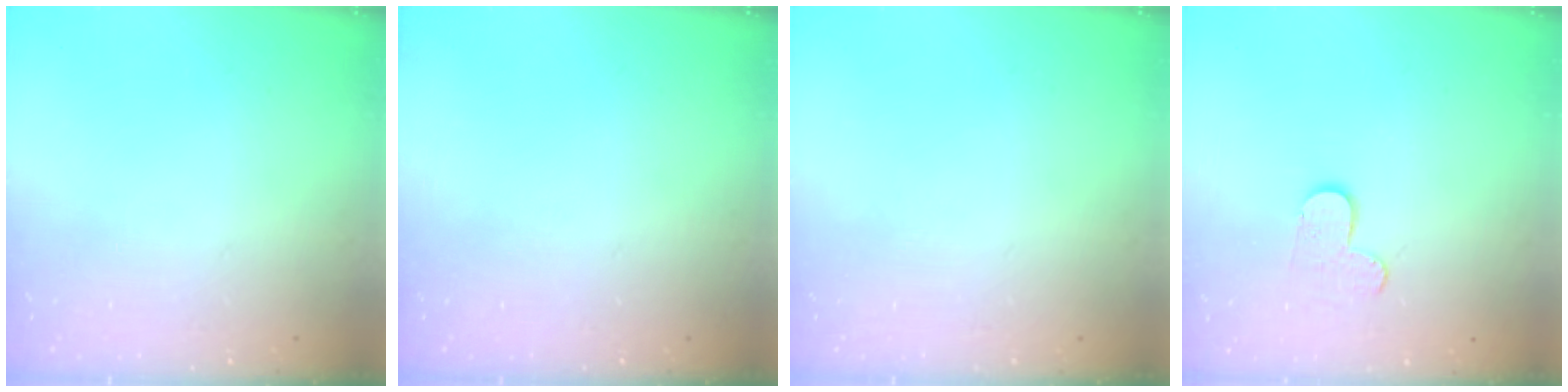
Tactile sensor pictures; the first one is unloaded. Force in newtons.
{"total": 0.0}
{"total": 0.0}
{"total": 3.3, "press": 3.3, "slide": 0.3}